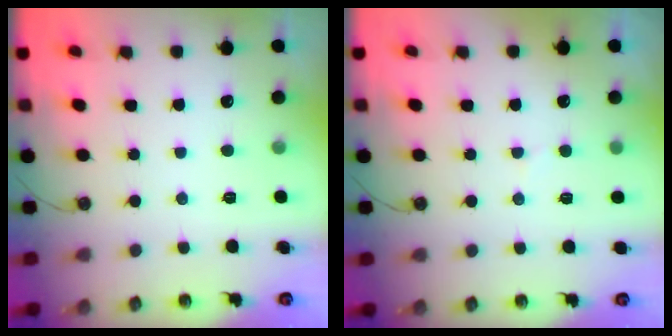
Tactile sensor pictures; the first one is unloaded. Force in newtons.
{"total": 4.4, "press": 4.3, "slide": 0.9}